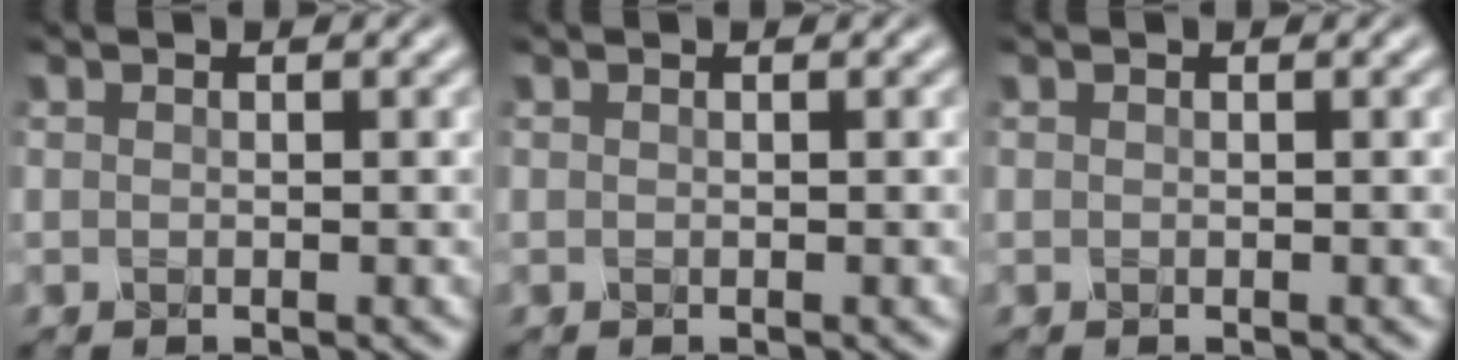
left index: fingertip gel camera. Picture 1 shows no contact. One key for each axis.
{"total": 0.0}
{"total": 0.0}